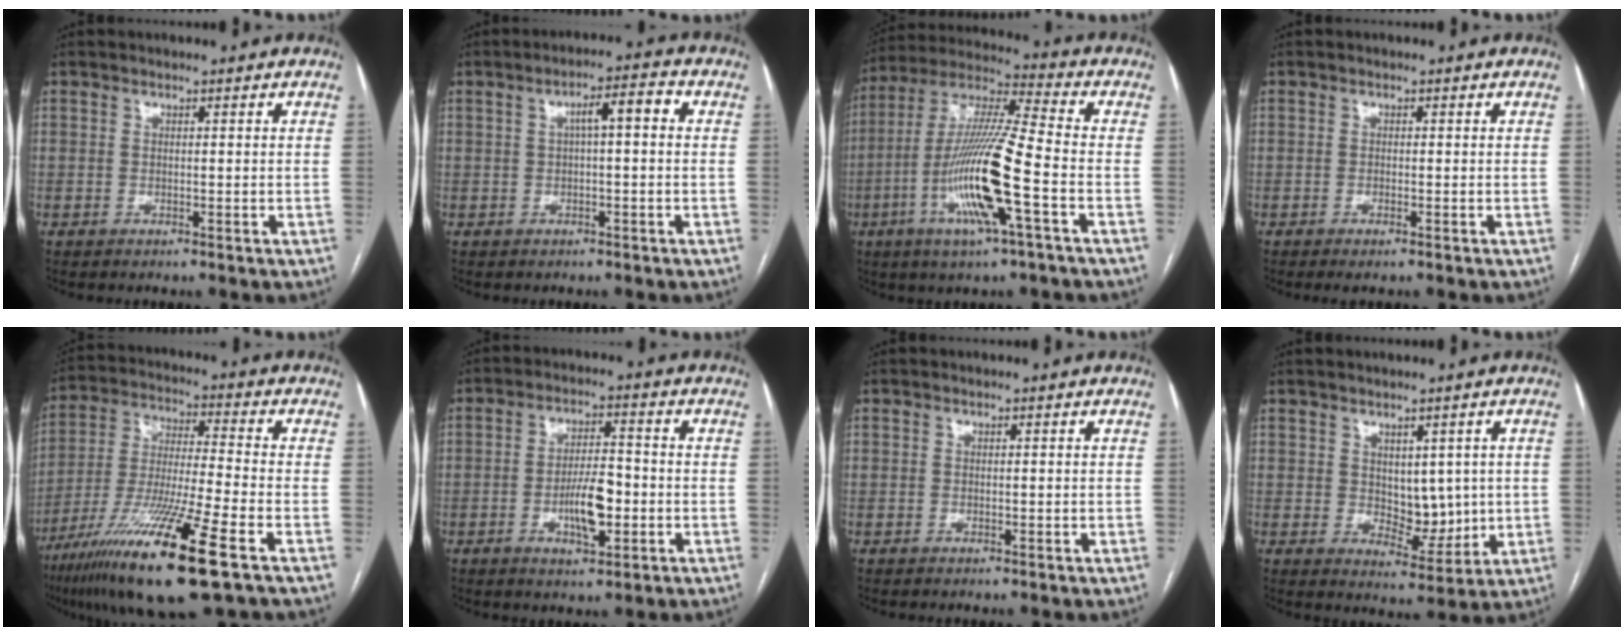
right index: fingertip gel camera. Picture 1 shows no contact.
{"total": 4.7, "force": [0.7, 0.9, 4.5], "torque": [-0.073, 0.018, 0.008]}
{"total": 16.2, "force": [-5.2, 0.5, 15.3], "torque": [-0.308, -0.008, -0.101]}
{"total": 1.2, "force": [-0.8, 0.0, 0.9], "torque": [-0.017, -0.003, -0.012]}
{"total": 18.9, "force": [-10.4, 0.4, 15.8], "torque": [-0.304, -0.050, -0.188]}
{"total": 7.3, "force": [-2.0, 2.3, 6.6], "torque": [-0.121, 0.005, -0.031]}
{"total": 0.0}
{"total": 6.4, "force": [0.7, 3.8, 5.1], "torque": [-0.065, -0.002, 0.028]}